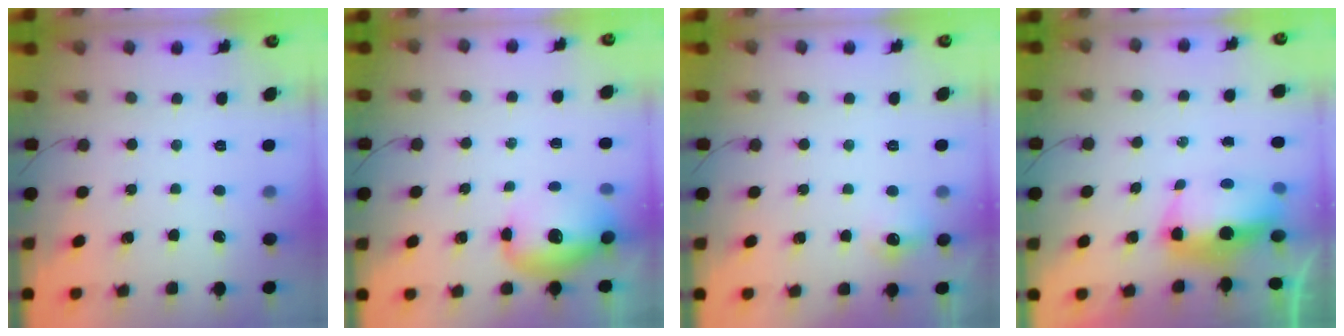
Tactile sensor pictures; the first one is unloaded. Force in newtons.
{"total": 11.4, "press": 11.1, "slide": 2.5}
{"total": 5.3, "press": 5.1, "slide": 1.2}
{"total": 8.8, "press": 8.7, "slide": 1.6}